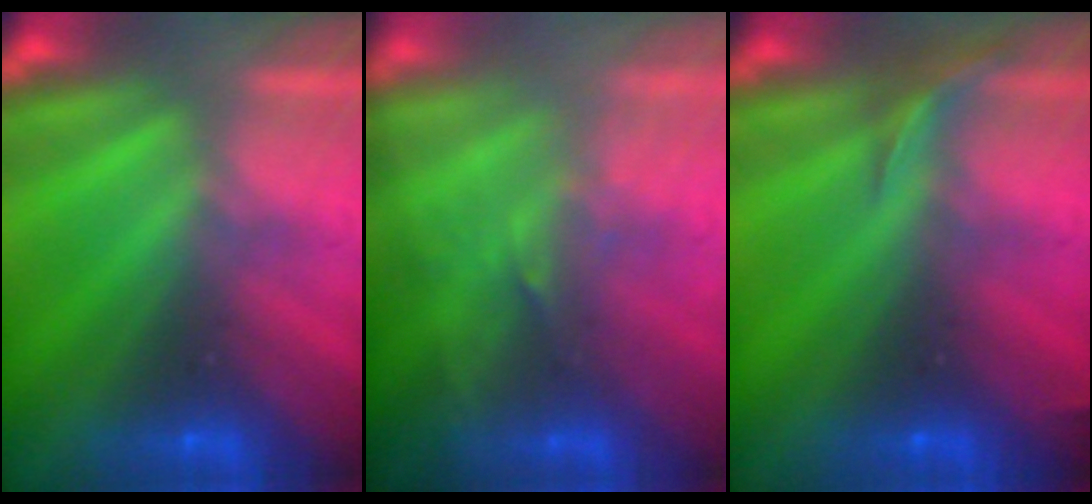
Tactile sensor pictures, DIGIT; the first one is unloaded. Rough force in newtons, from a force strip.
{"total": 2.6}
{"total": 2.9}